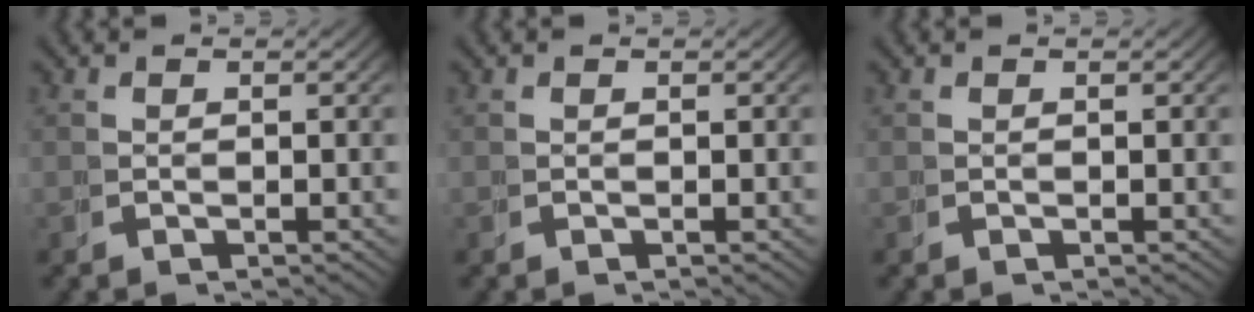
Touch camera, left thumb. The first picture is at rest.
{"total": 0.0}
{"total": 0.0}